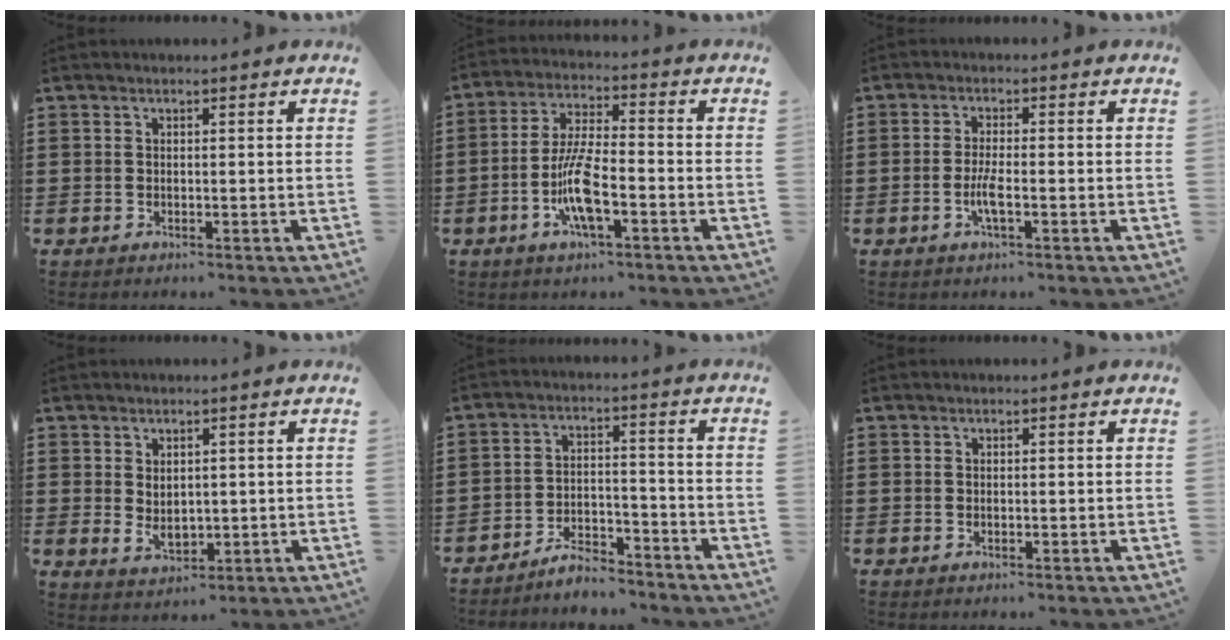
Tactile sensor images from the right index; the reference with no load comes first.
{"total": 9.0, "force": [-3.1, 2.4, 8.1], "torque": [-0.178, -0.012, -0.064]}
{"total": 3.3, "force": [-1.2, 0.5, 3.1], "torque": [-0.066, -0.005, -0.025]}
{"total": 3.0, "force": [0.6, 2.2, 2.0], "torque": [-0.035, 0.005, 0.010]}
{"total": 5.1, "force": [-4.9, 0.9, 1.0], "torque": [-0.019, 0.014, -0.097]}
{"total": 0.0}